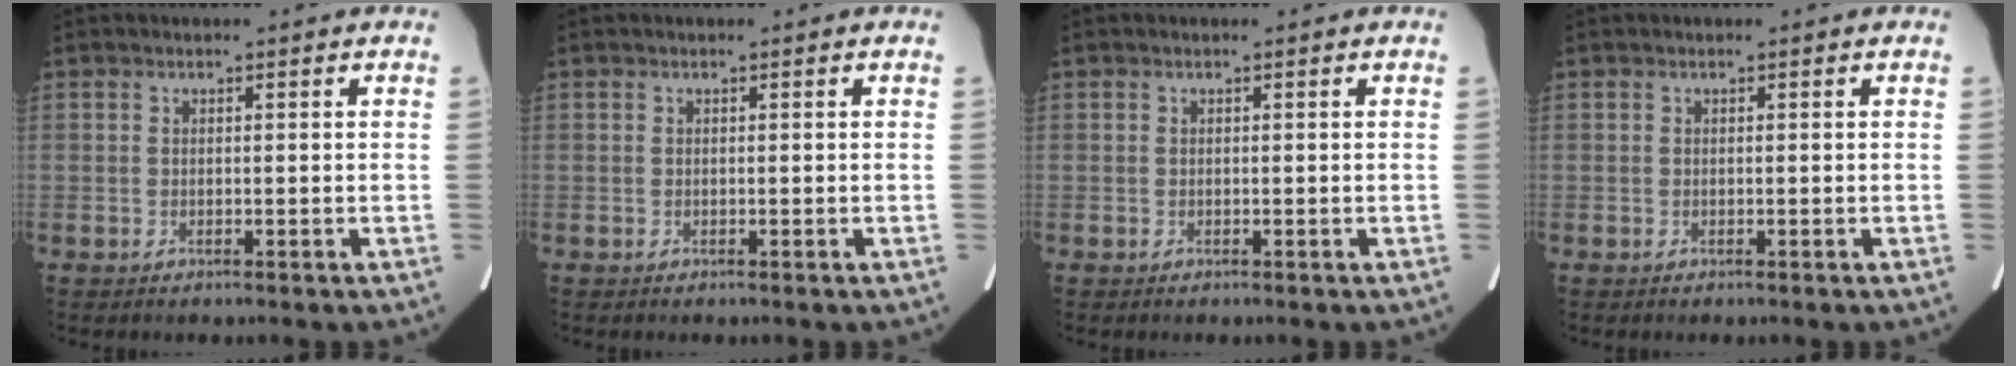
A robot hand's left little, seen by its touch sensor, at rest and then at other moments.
{"total": 0.0}
{"total": 0.0}
{"total": 0.0}